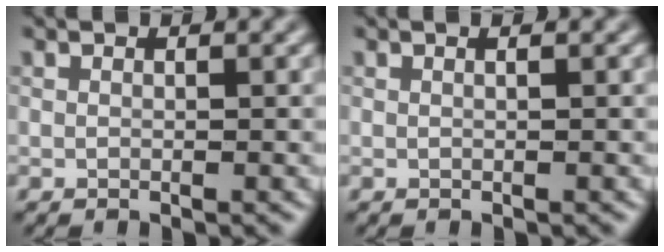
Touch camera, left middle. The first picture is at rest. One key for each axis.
{"total": 1.1, "fx": 0.4, "fy": 0.6, "fz": 0.9, "tx": -0.003, "ty": 0.010, "tz": -0.008}